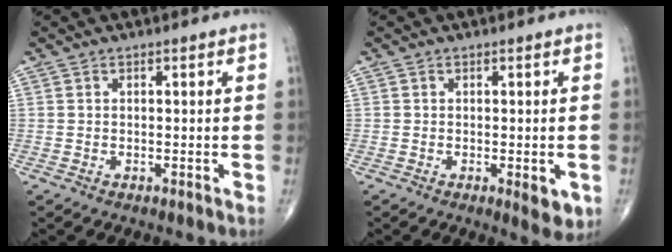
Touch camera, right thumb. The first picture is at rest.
{"total": 3.9, "force": [-1.1, 1.5, 3.3], "torque": [-0.031, -0.006, -0.012]}